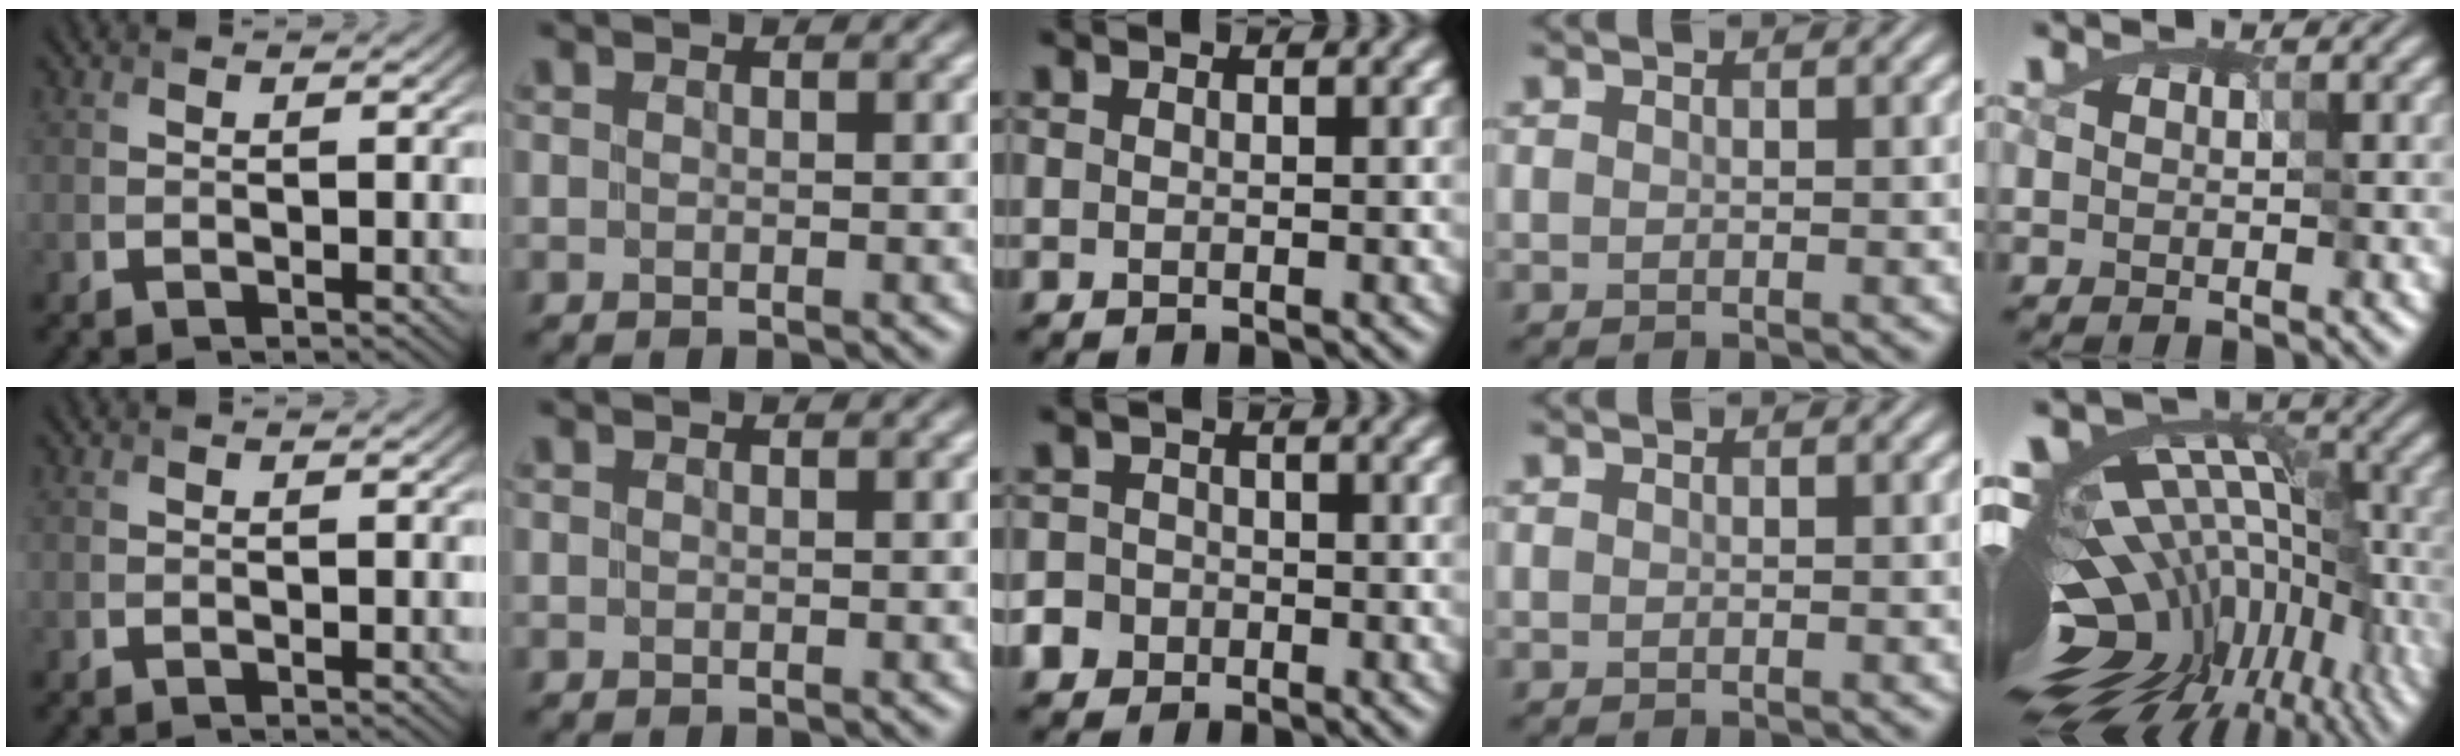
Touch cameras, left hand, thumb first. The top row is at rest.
{"middle": {"total": 4.0, "force": [-2.0, 3.4, 0.8], "torque": [-0.003, -0.001, -0.051]}, "little": {"total": 16.8, "force": [-7.8, 9.7, 11.3], "torque": [-0.173, 0.009, -0.106]}}